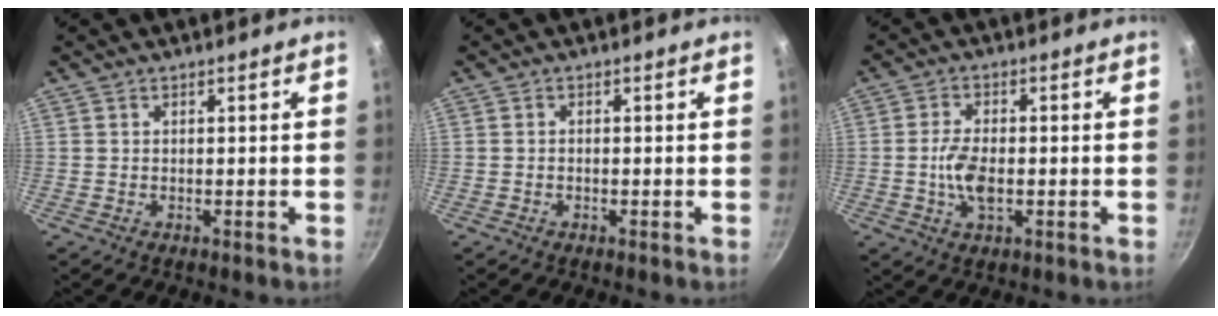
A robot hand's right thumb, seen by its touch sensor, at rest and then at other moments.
{"total": 0.5, "force": [-0.3, 0.3, 0.3], "torque": [-0.008, 0.005, -0.007]}
{"total": 6.1, "force": [-0.9, 3.1, 5.1], "torque": [-0.101, 0.007, -0.022]}